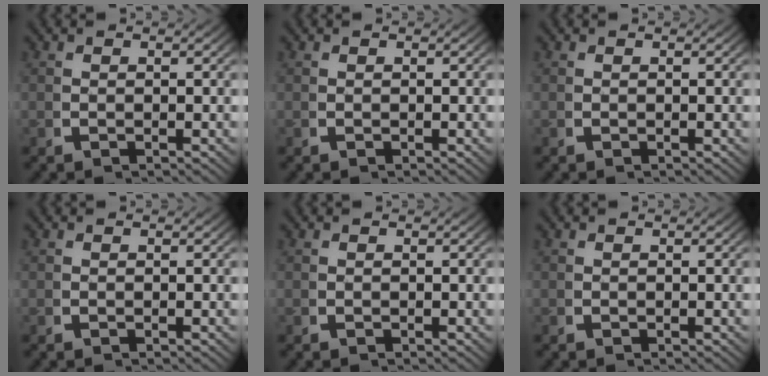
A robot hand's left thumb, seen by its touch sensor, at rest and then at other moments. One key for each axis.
{"total": 0.0}
{"total": 0.0}
{"total": 0.0}
{"total": 0.0}
{"total": 0.0}